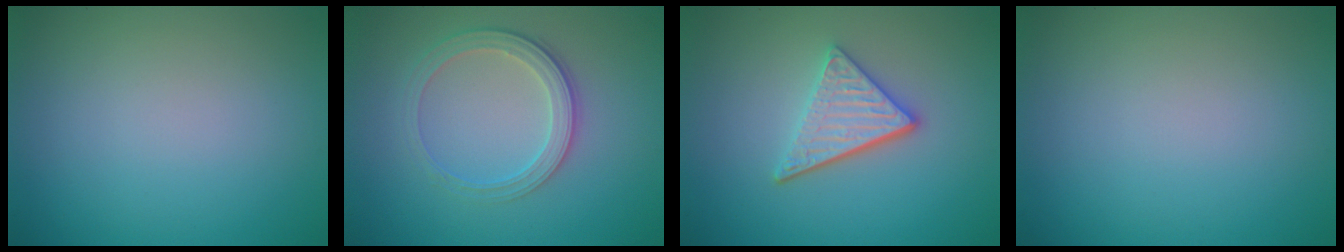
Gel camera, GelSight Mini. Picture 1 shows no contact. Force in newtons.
{"total": 2.8, "press": 2.6, "slide": 1.1}
{"total": 3.8, "press": 3.1, "slide": 2.3}
{"total": 0.0}